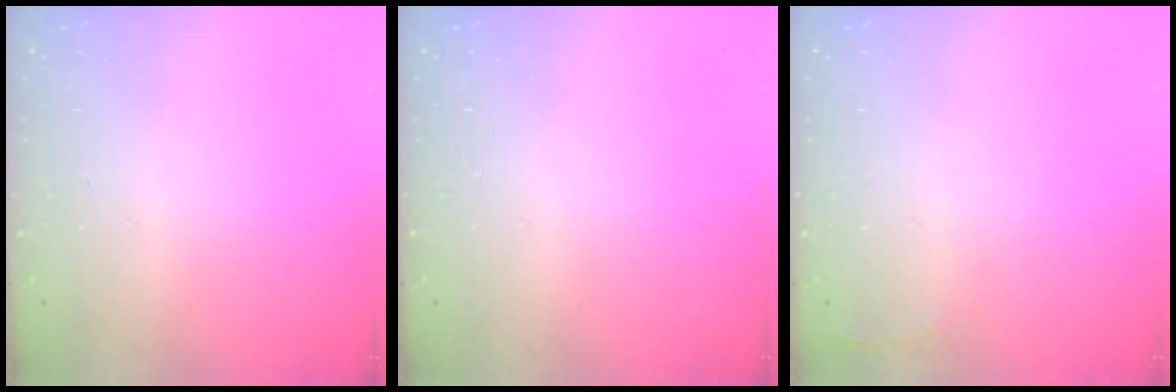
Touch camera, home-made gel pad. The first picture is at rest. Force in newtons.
{"total": 0.0}
{"total": 2.8, "press": 2.6, "slide": 0.9}